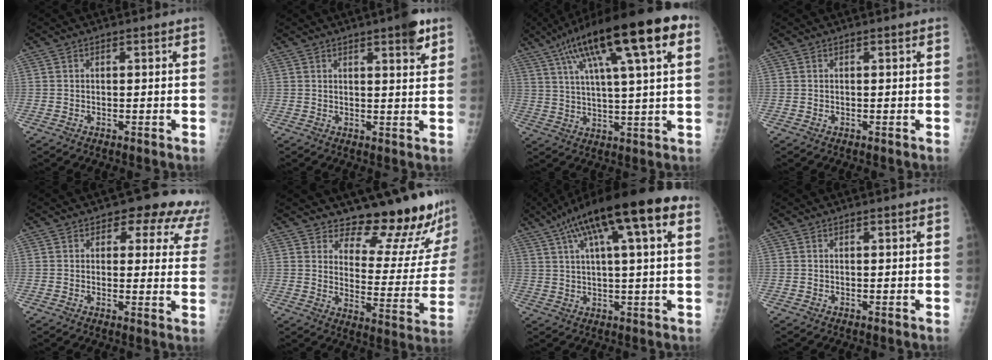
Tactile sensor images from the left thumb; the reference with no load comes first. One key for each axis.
{"total": 5.4, "fx": 3.2, "fy": 1.1, "fz": 4.2, "tx": -0.049, "ty": -0.014, "tz": 0.038}
{"total": 23.2, "fx": 10.7, "fy": 5.2, "fz": 19.9, "tx": -0.322, "ty": 0.015, "tz": 0.170}
{"total": 0.0}
{"total": 10.9, "fx": 7.5, "fy": 5.9, "fz": 5.2, "tx": 0.001, "ty": -0.025, "tz": 0.066}
{"total": 16.6, "fx": 15.5, "fy": 3.8, "fz": 4.5, "tx": -0.011, "ty": -0.160, "tz": 0.192}
{"total": 19.7, "fx": 8.9, "fy": 4.4, "fz": 17.1, "tx": -0.280, "ty": 0.029, "tz": 0.137}
{"total": 0.0}